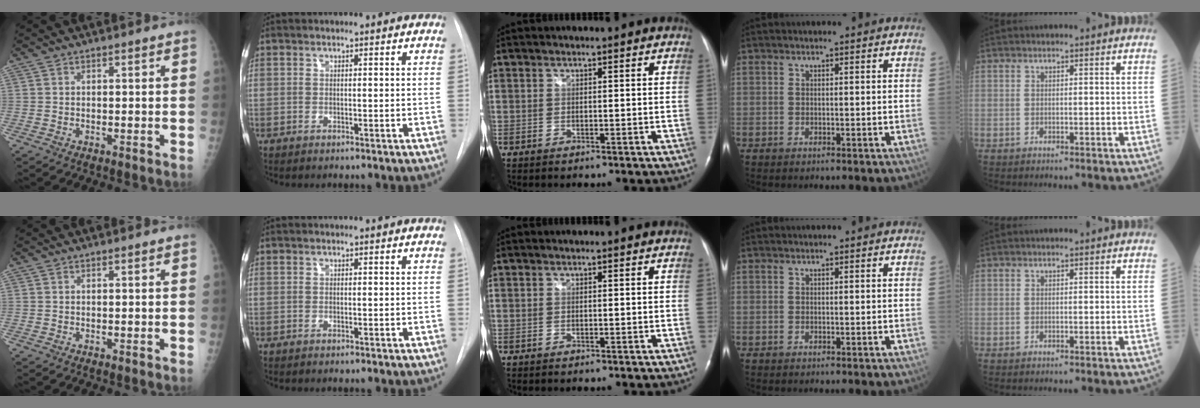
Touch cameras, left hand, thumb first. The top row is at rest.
{}